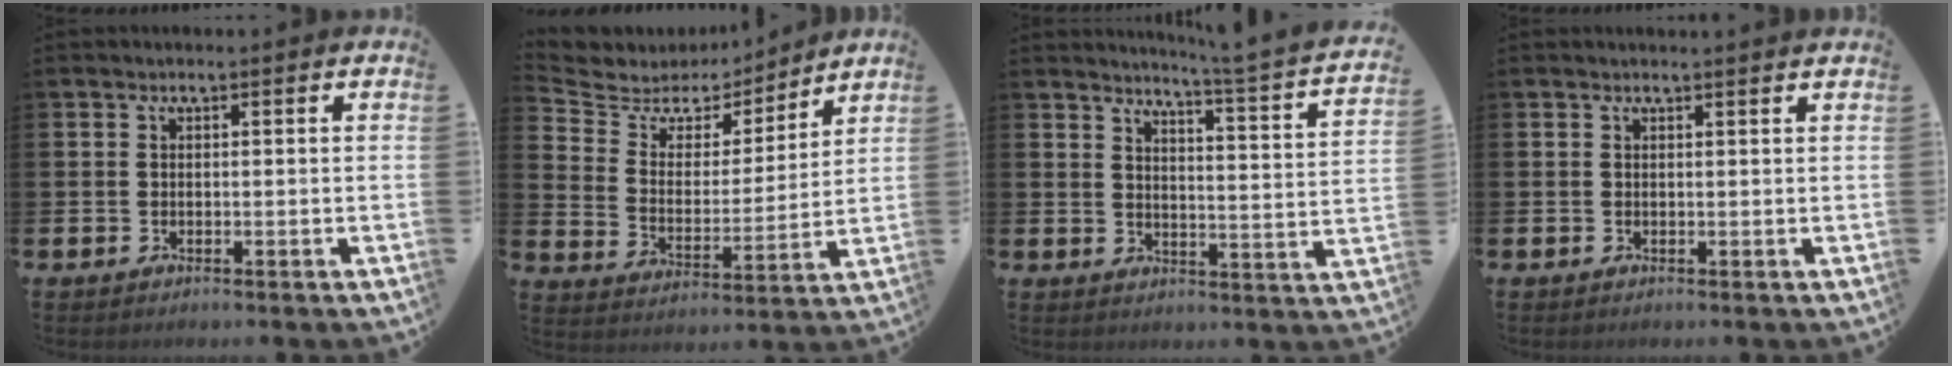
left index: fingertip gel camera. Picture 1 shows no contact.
{"total": 6.0, "force": [5.2, 2.9, 0.6], "torque": [-0.057, -0.039, 0.089]}
{"total": 3.8, "force": [3.4, -1.0, 1.4], "torque": [-0.031, -0.043, 0.046]}
{"total": 0.7, "force": [0.7, -0.1, 0.1], "torque": [0.004, -0.004, 0.012]}